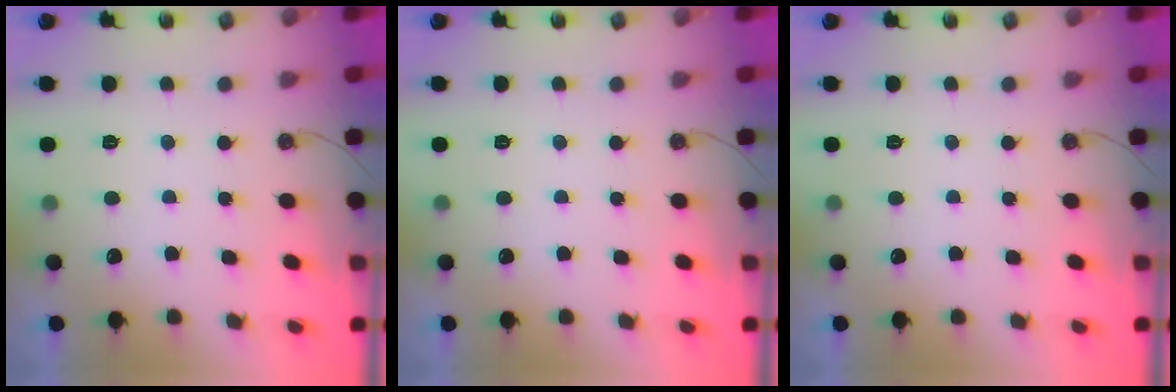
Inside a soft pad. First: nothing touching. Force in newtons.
{"total": 0.0}
{"total": 0.0}